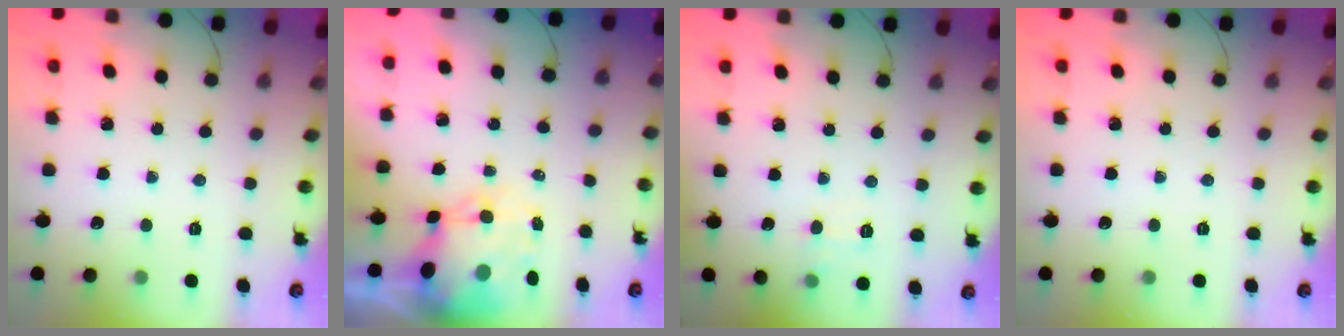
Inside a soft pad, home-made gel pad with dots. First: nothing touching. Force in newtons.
{"total": 10.0, "press": 9.6, "slide": 2.9}
{"total": 6.0, "press": 5.9, "slide": 1.4}
{"total": 0.0}